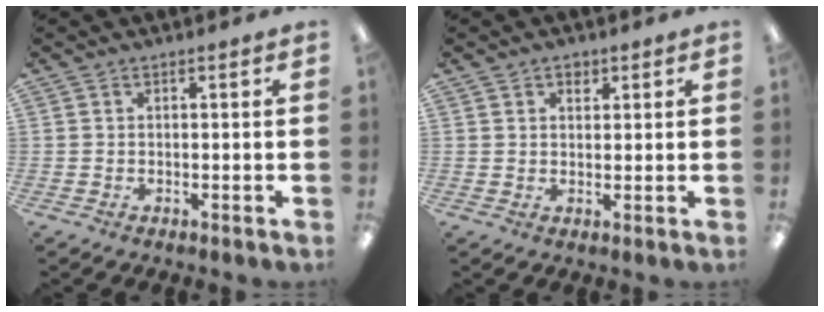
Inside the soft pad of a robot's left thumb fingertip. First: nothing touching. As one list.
[{"total": 2.1, "force": [1.4, 1.5, 0.5], "torque": [0.004, -0.005, 0.021]}]